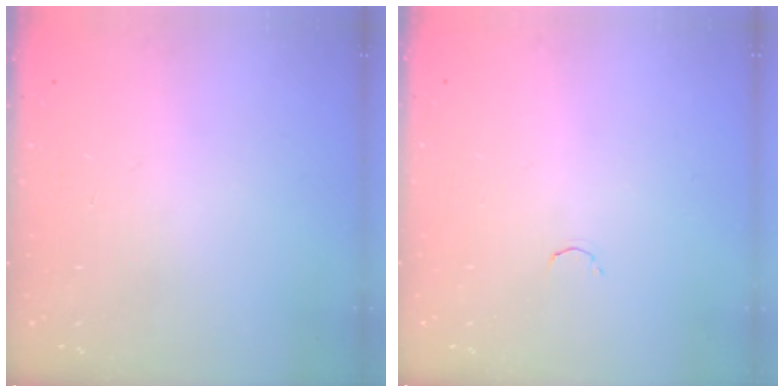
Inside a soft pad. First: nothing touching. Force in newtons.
{"total": 1.8, "press": 1.7, "slide": 0.4}